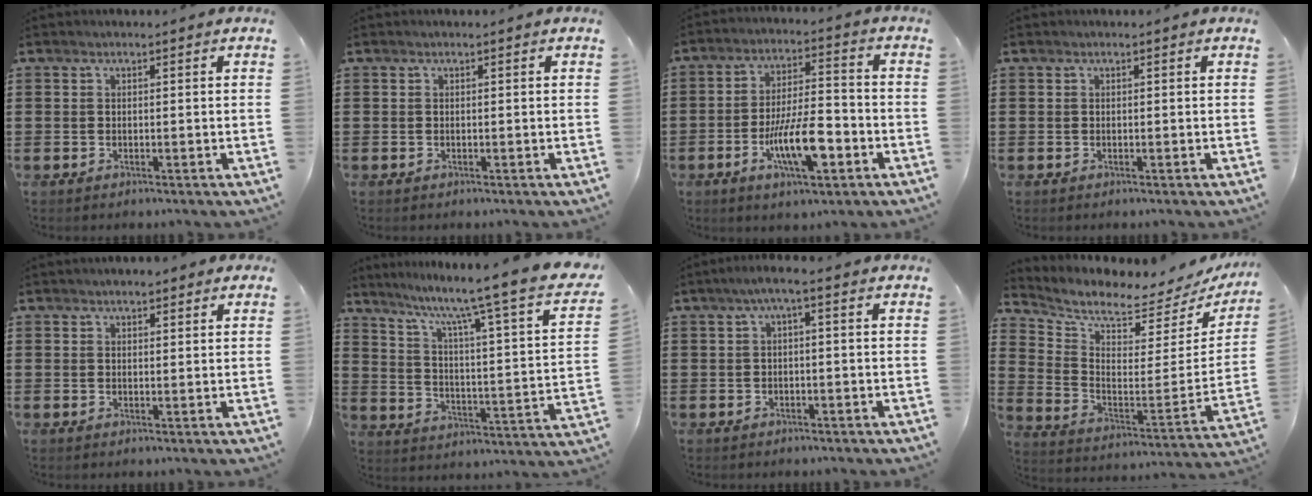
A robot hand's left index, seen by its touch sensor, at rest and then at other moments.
{"total": 0.0}
{"total": 11.2, "force": [-4.1, 3.7, 9.8], "torque": [-0.194, -0.001, -0.074]}
{"total": 0.0}
{"total": 1.7, "force": [1.4, 0.6, 0.7], "torque": [-0.015, 0.006, 0.026]}
{"total": 8.8, "force": [7.0, -0.7, 5.3], "torque": [-0.114, -0.068, 0.099]}
{"total": 2.3, "force": [-1.0, 0.2, 2.0], "torque": [-0.035, 0.004, -0.021]}
{"total": 5.0, "force": [4.6, 0.7, 1.9], "torque": [-0.065, -0.056, 0.072]}